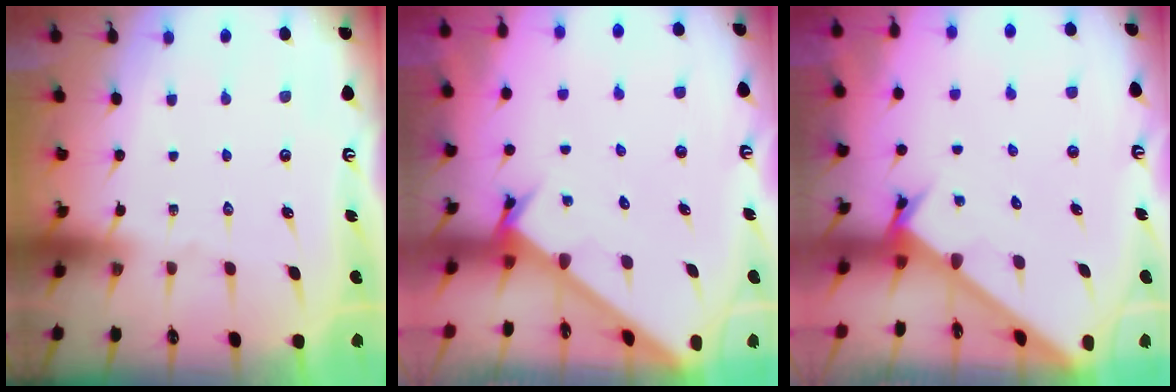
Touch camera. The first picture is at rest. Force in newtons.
{"total": 2.6, "press": 2.6, "slide": 0.2}
{"total": 2.6, "press": 2.6, "slide": 0.2}